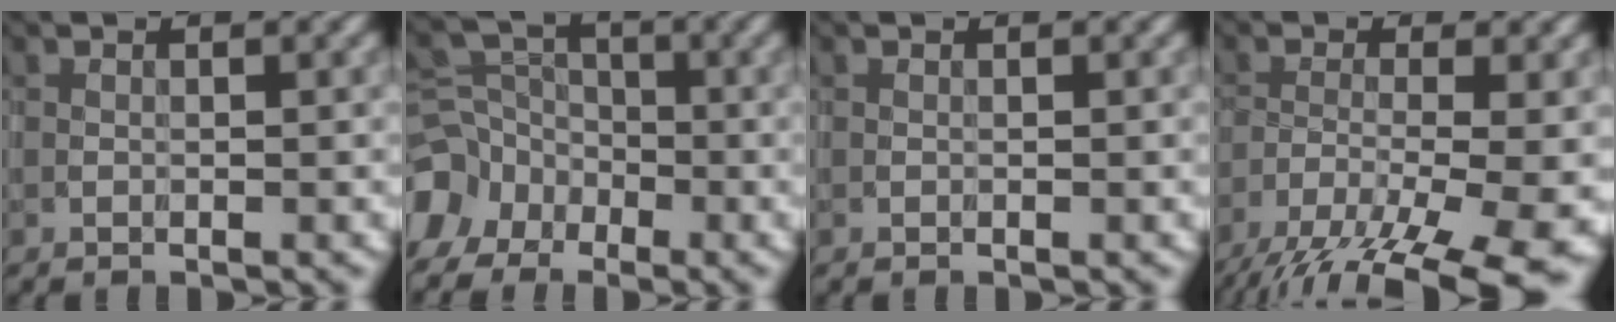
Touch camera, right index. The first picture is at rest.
{"total": 7.3, "force": [-4.3, 5.7, 1.4], "torque": [-0.014, -0.011, -0.083]}
{"total": 0.0}
{"total": 12.1, "force": [-7.9, 3.2, 8.6], "torque": [-0.162, -0.027, -0.115]}